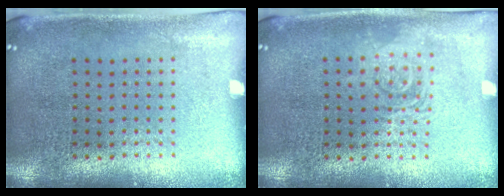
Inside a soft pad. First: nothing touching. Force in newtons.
{"total": 1.2, "press": 1.2, "slide": 0.2}